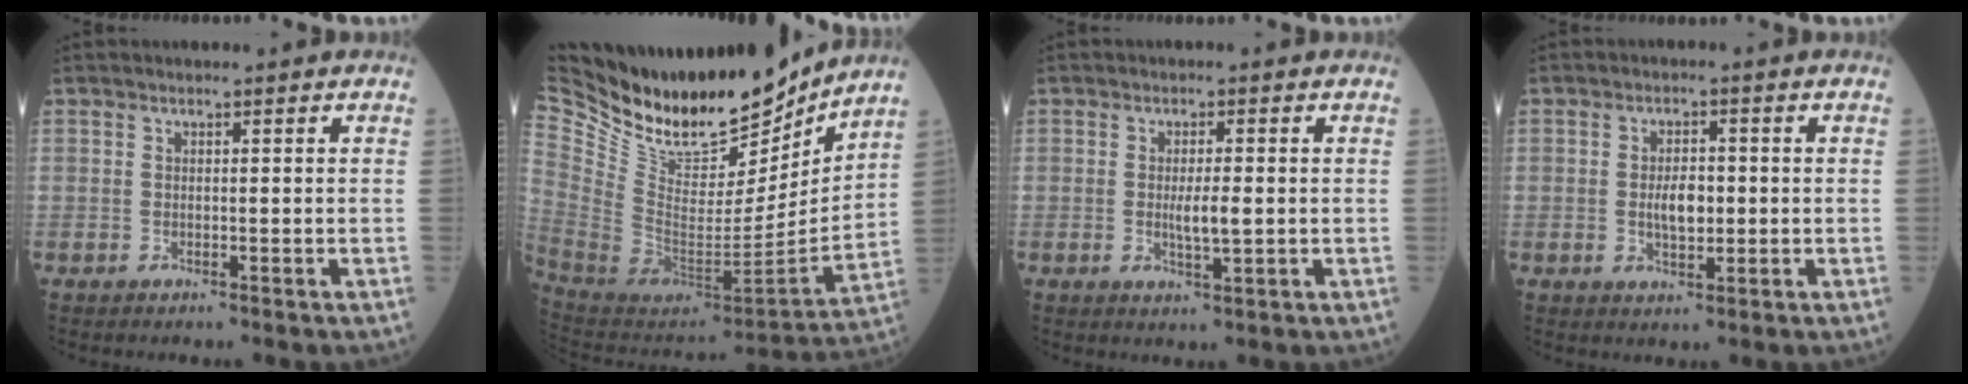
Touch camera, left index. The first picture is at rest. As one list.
[{"total": 28.2, "force": [23.2, 9.2, 13.0], "torque": [-0.268, -0.031, 0.384]}, {"total": 3.2, "force": [-0.4, 0.6, 3.2], "torque": [-0.058, -0.007, -0.006]}, {"total": 3.9, "force": [-0.4, 1.8, 3.4], "torque": [-0.061, -0.002, -0.006]}]